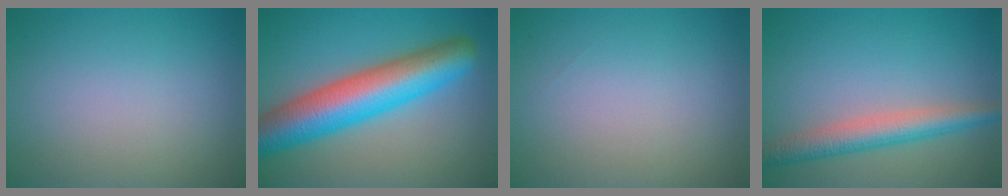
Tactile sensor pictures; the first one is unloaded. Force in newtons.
{"total": 10.1, "press": 10.0, "slide": 0.2}
{"total": 0.0}
{"total": 4.2, "press": 4.2, "slide": 0.1}